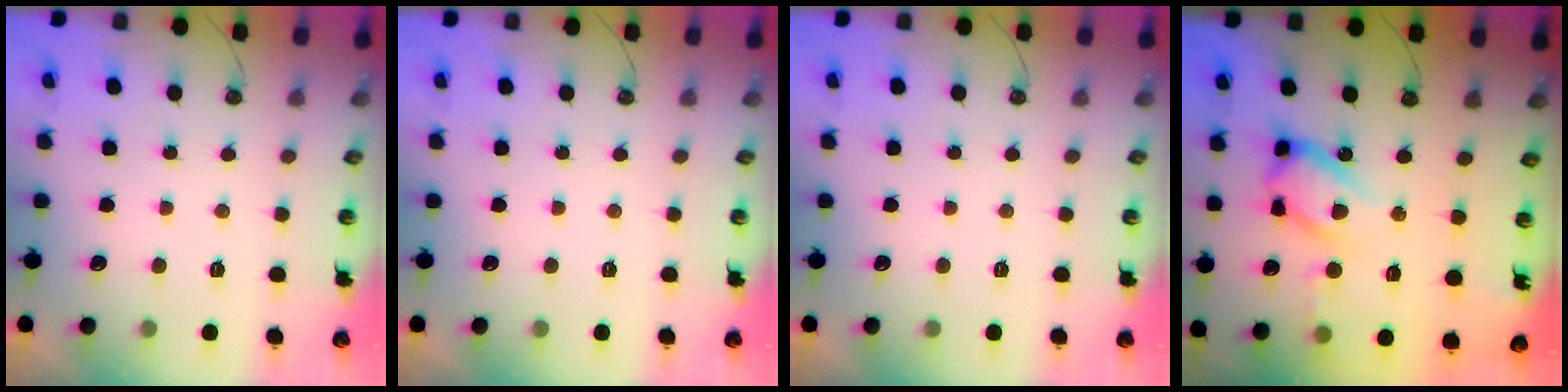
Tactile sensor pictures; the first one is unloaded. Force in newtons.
{"total": 0.0}
{"total": 0.0}
{"total": 15.4, "press": 15.3, "slide": 1.4}